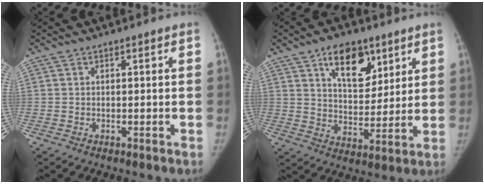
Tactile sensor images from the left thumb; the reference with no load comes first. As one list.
[{"total": 12.7, "force": [7.1, 7.2, 7.8], "torque": [-0.083, -0.040, 0.119]}]